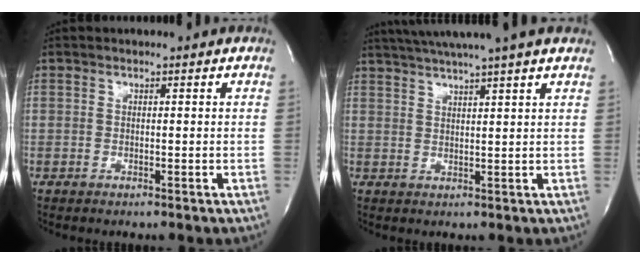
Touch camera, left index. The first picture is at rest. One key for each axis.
{"total": 11.2, "fx": 9.4, "fy": -1.0, "fz": 6.1, "tx": -0.108, "ty": 0.022, "tz": 0.125}